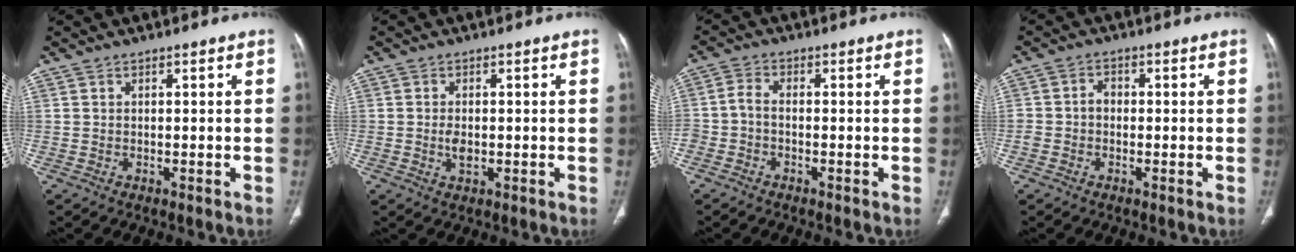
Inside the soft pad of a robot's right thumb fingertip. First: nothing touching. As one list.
[{"total": 2.5, "force": [-0.3, 1.4, 2.0], "torque": [-0.038, -0.002, -0.004]}, {"total": 3.0, "force": [-1.2, 1.5, 2.3], "torque": [-0.053, 0.012, -0.030]}, {"total": 3.3, "force": [-0.5, 2.9, 1.5], "torque": [-0.014, 0.016, -0.011]}]